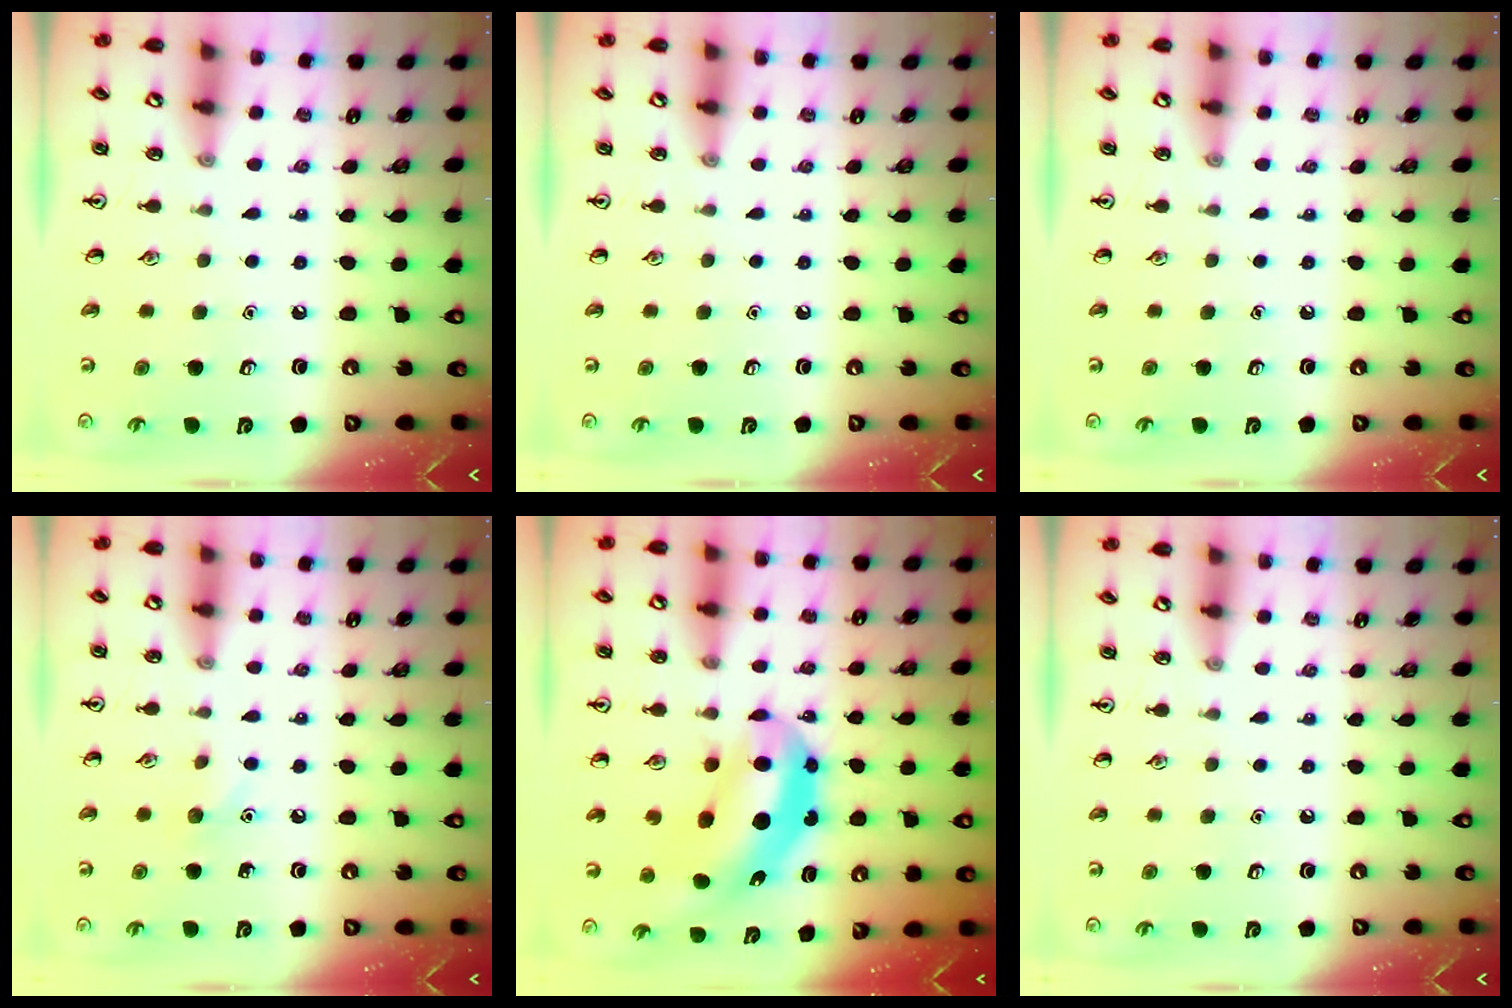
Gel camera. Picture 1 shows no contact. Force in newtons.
{"total": 0.0}
{"total": 0.0}
{"total": 4.8, "press": 4.5, "slide": 1.6}
{"total": 9.9, "press": 9.5, "slide": 2.9}
{"total": 0.0}